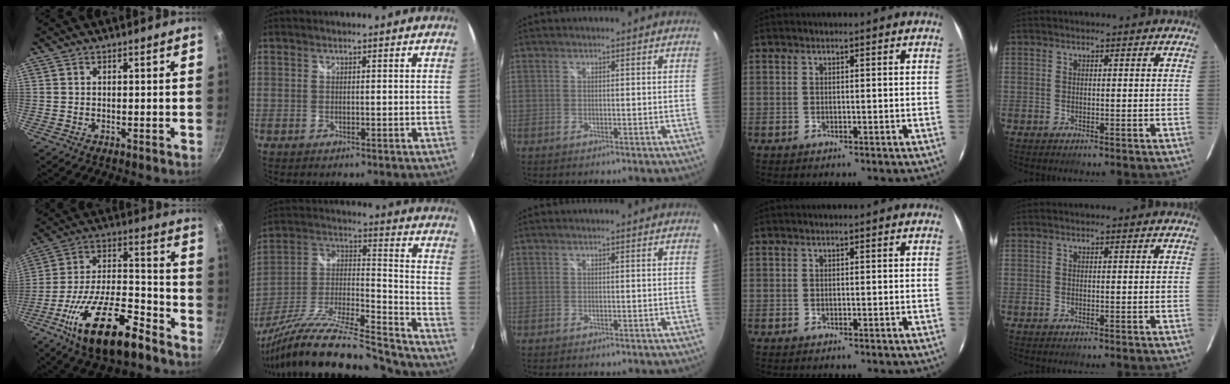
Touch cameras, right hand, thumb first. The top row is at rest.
{"thumb": {"total": 20.5, "force": [-11.9, 7.6, 14.9], "torque": [-0.245, 0.056, -0.214]}, "index": {"total": 27.7, "force": [-23.3, 3.5, 14.6], "torque": [-0.257, -0.039, -0.381]}}